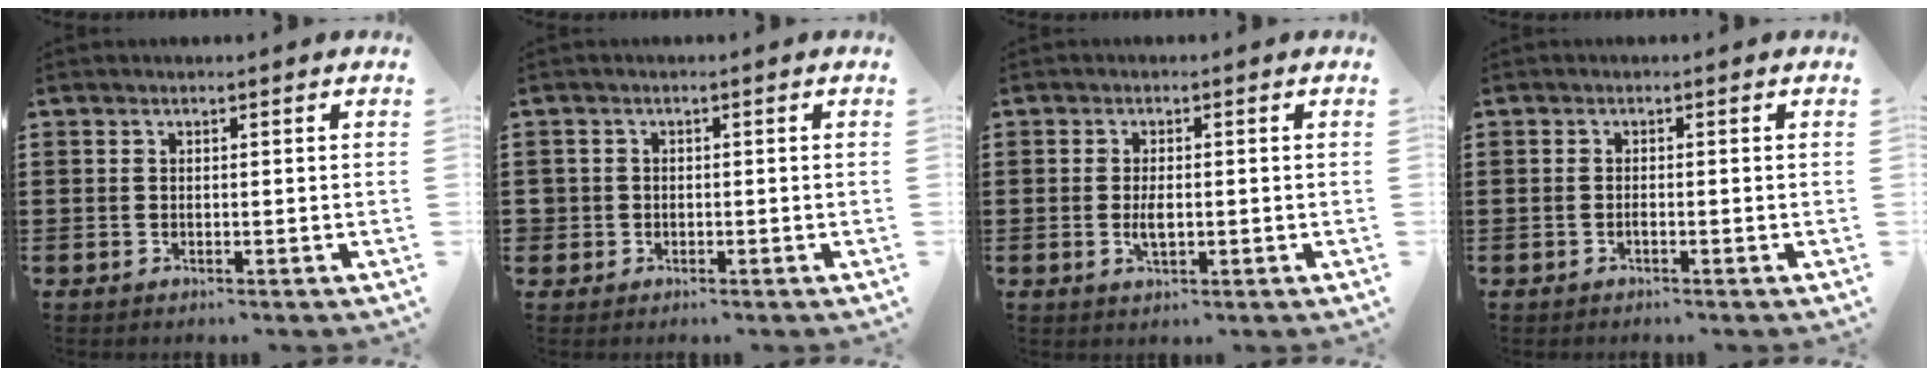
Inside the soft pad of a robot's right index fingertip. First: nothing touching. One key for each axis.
{"total": 1.1, "fx": -0.4, "fy": 1.1, "fz": 0.1, "tx": -0.007, "ty": 0.002, "tz": -0.009}
{"total": 2.8, "fx": -0.2, "fy": 1.2, "fz": 2.5, "tx": -0.047, "ty": 0.000, "tz": -0.004}
{"total": 0.6, "fx": -0.4, "fy": -0.1, "fz": 0.4, "tx": -0.009, "ty": -0.005, "tz": -0.006}